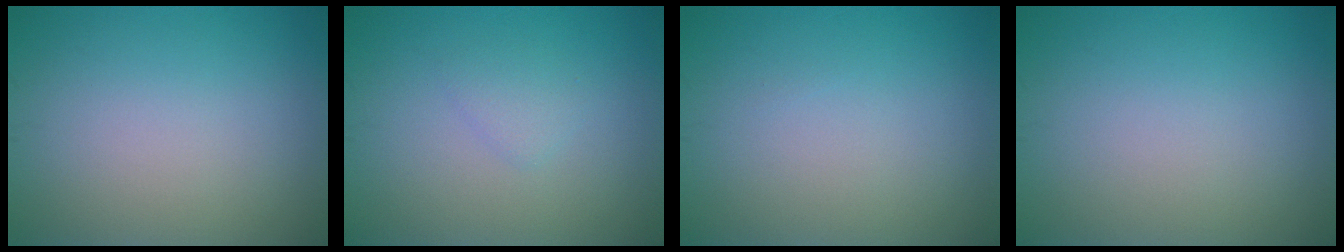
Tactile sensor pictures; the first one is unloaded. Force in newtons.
{"total": 1.2, "press": 1.2, "slide": 0.1}
{"total": 0.0}
{"total": 0.0}